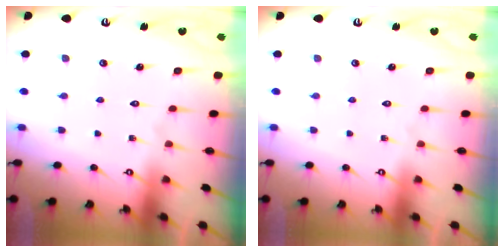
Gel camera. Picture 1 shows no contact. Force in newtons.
{"total": 0.0}